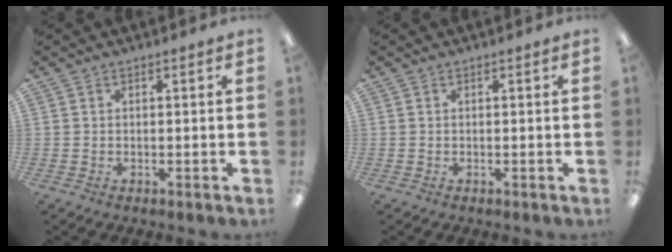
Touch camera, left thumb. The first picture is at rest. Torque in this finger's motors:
{"motor_torque": [-0.01, 0.01, 0.00, 0.03, 0.00]}